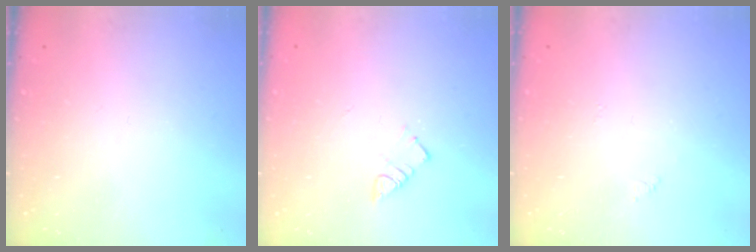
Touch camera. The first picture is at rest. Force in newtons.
{"total": 3.9, "press": 3.9, "slide": 0.2}
{"total": 3.3, "press": 3.3, "slide": 0.5}